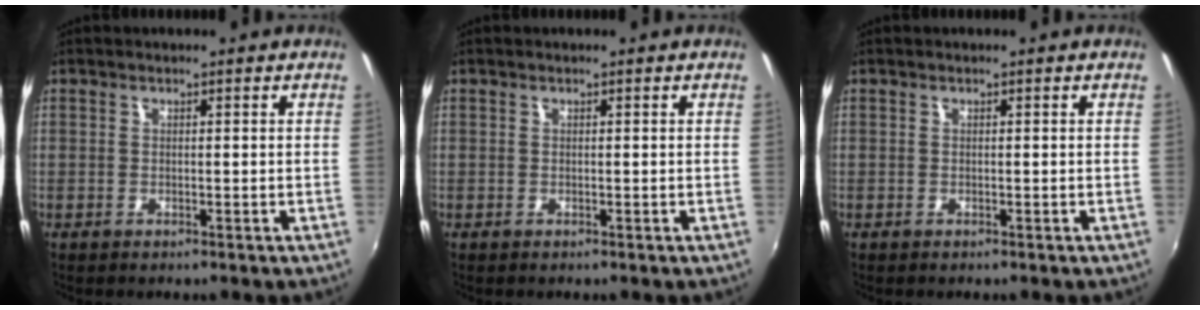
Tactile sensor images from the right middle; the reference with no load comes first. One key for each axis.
{"total": 0.0}
{"total": 0.0}